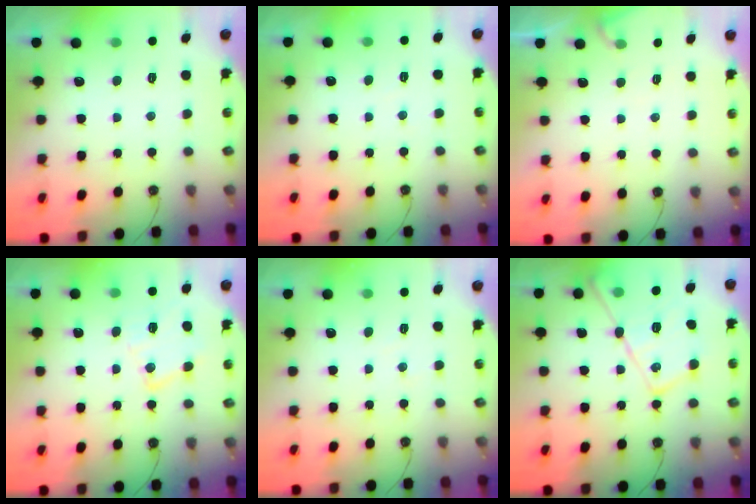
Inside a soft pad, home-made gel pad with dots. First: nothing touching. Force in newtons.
{"total": 2.8, "press": 2.8, "slide": 0.5}
{"total": 4.0, "press": 3.9, "slide": 0.6}
{"total": 14.7, "press": 14.6, "slide": 1.3}
{"total": 4.5, "press": 4.4, "slide": 0.7}
{"total": 21.1, "press": 21.0, "slide": 1.7}